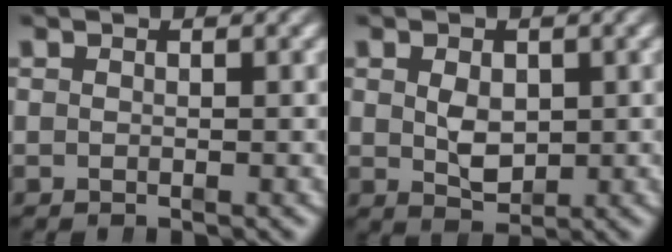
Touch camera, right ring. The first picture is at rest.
{"total": 2.8, "force": [-0.2, 1.7, 2.3], "torque": [-0.040, -0.021, 0.011]}